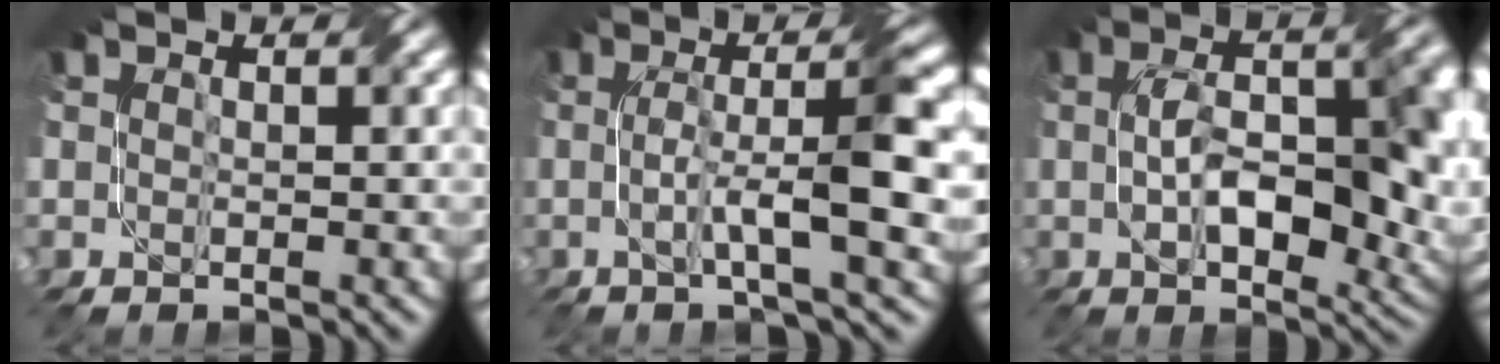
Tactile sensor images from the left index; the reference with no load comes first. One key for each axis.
{"total": 7.3, "fx": -0.2, "fy": 1.1, "fz": 7.2, "tx": -0.119, "ty": 0.009, "tz": -0.003}
{"total": 12.0, "fx": -0.4, "fy": 5.4, "fz": 10.7, "tx": -0.161, "ty": 0.000, "tz": -0.003}